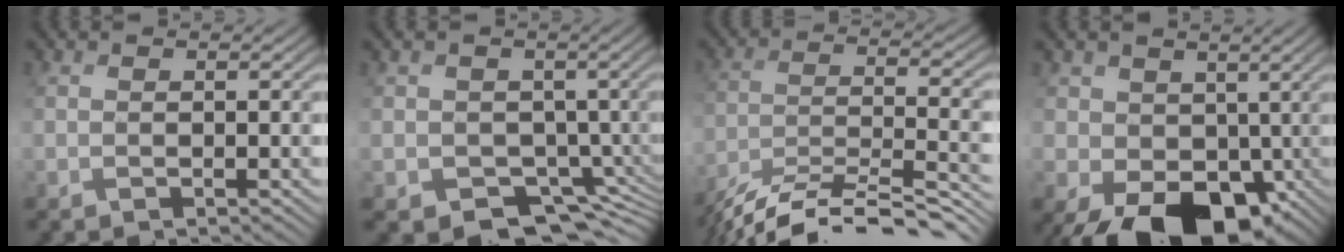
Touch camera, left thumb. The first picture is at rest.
{"total": 6.4, "force": [-1.8, 5.5, 2.6], "torque": [-0.055, -0.043, -0.027]}
{"total": 14.0, "force": [-12.5, 1.9, 5.9], "torque": [-0.086, -0.002, -0.211]}
{"total": 11.0, "force": [-3.6, 8.1, 6.5], "torque": [-0.119, -0.029, -0.058]}